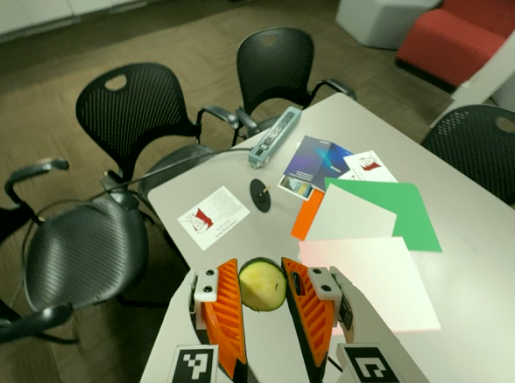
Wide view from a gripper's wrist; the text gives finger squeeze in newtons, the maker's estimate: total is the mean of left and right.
{"total": 6.1, "left": 5.8, "right": 6.4}